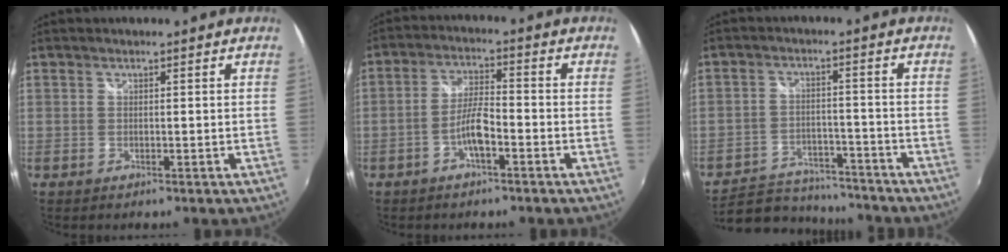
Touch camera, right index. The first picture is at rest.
{"total": 5.3, "force": [-2.7, 1.2, 4.4], "torque": [-0.093, 0.008, -0.050]}
{"total": 15.5, "force": [-13.3, 6.2, 5.0], "torque": [-0.127, 0.007, -0.189]}